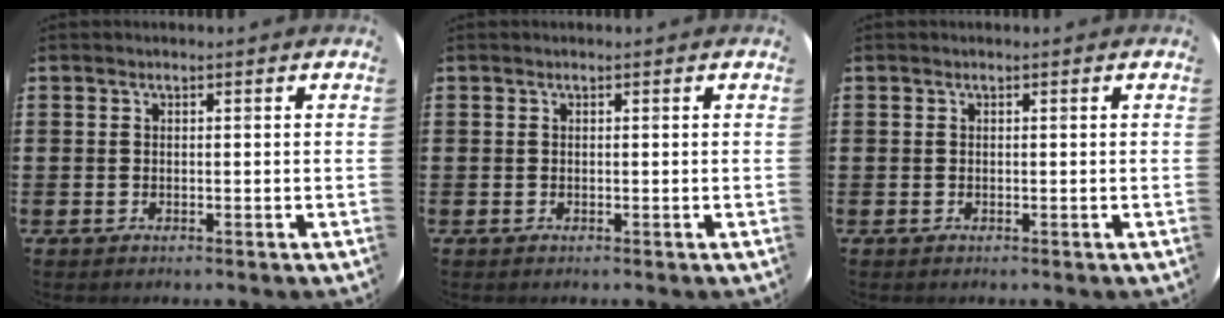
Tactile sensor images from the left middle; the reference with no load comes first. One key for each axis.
{"total": 0.0}
{"total": 0.0}